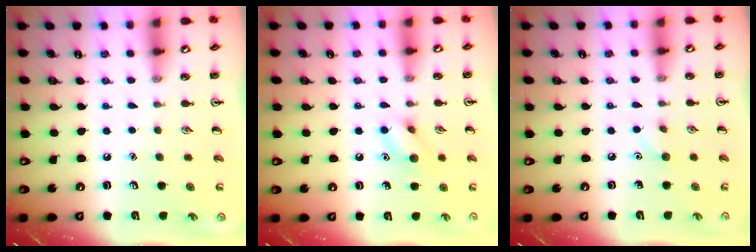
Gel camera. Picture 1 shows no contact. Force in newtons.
{"total": 8.7, "press": 8.6, "slide": 0.6}
{"total": 5.1, "press": 4.9, "slide": 1.6}